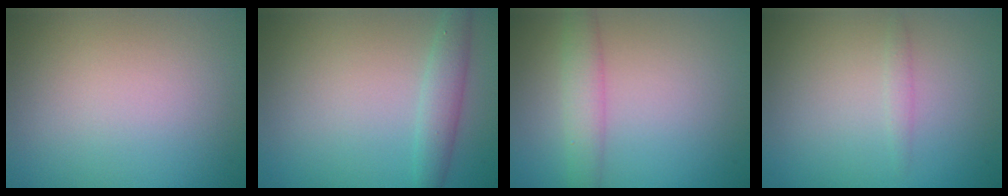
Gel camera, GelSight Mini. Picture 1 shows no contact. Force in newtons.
{"total": 1.9, "press": 1.9, "slide": 0.1}
{"total": 2.9, "press": 2.9, "slide": 0.1}
{"total": 0.8, "press": 0.8, "slide": 0.1}